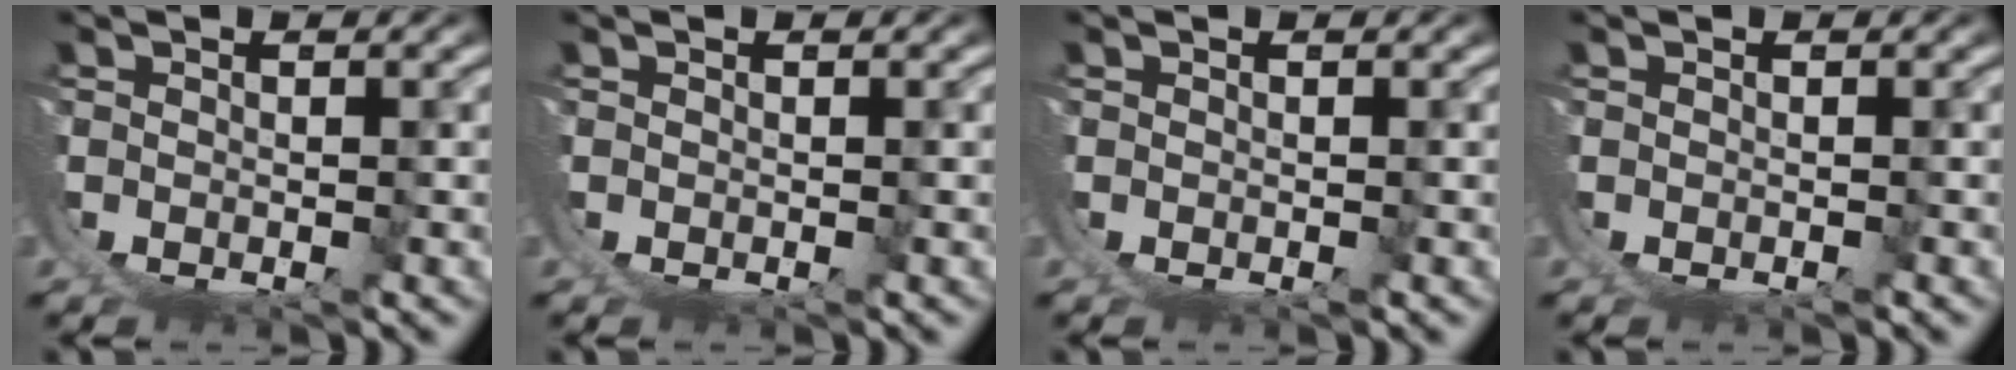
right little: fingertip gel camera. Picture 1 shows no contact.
{"total": 0.0}
{"total": 0.0}
{"total": 0.0}